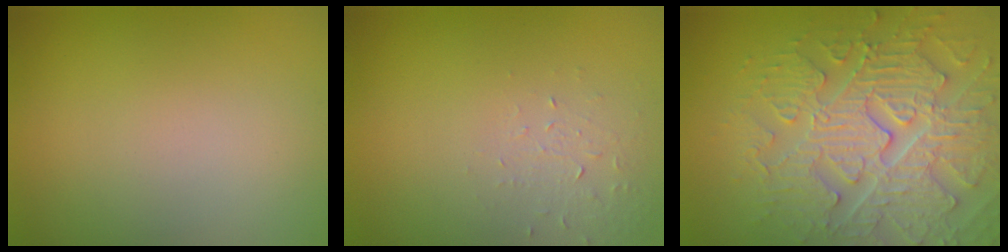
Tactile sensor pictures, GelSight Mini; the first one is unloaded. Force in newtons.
{"total": 1.0, "press": 0.4, "slide": 0.9}
{"total": 7.4, "press": 6.0, "slide": 4.3}